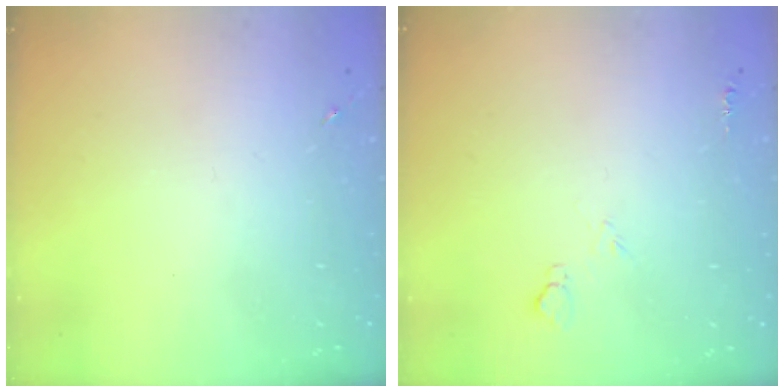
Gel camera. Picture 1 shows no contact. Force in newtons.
{"total": 5.0, "press": 5.0, "slide": 0.6}